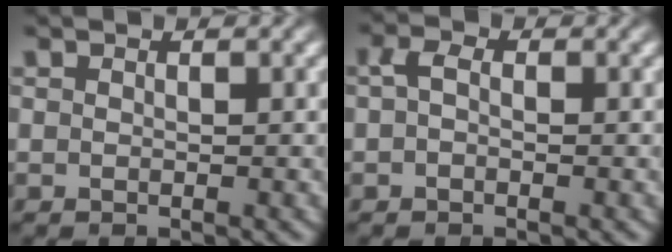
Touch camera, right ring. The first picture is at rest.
{"total": 1.2, "force": [0.0, 0.9, 0.9], "torque": [-0.024, 0.002, -0.001]}